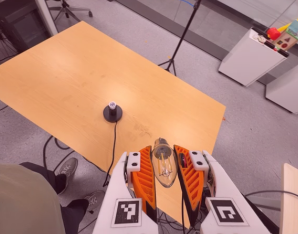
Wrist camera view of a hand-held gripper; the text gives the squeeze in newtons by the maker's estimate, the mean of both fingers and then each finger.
{"total": 19.4, "left": 21.6, "right": 17.2}